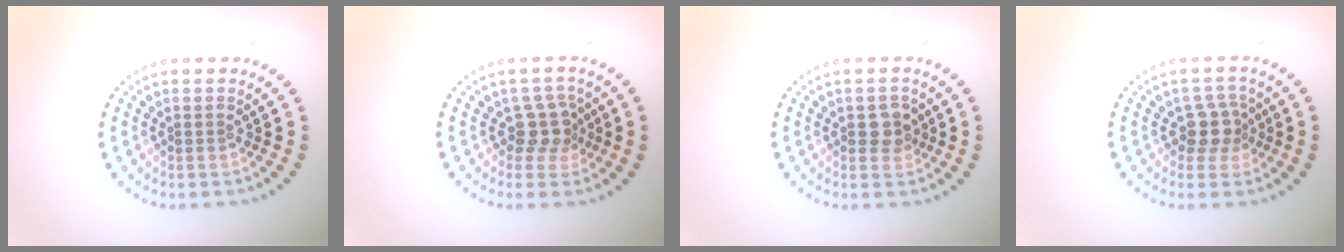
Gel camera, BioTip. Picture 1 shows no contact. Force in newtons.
{"total": 2.4, "press": 1.9, "slide": 1.5}
{"total": 1.9, "press": 1.9, "slide": 0.4}
{"total": 2.5, "press": 2.1, "slide": 1.4}